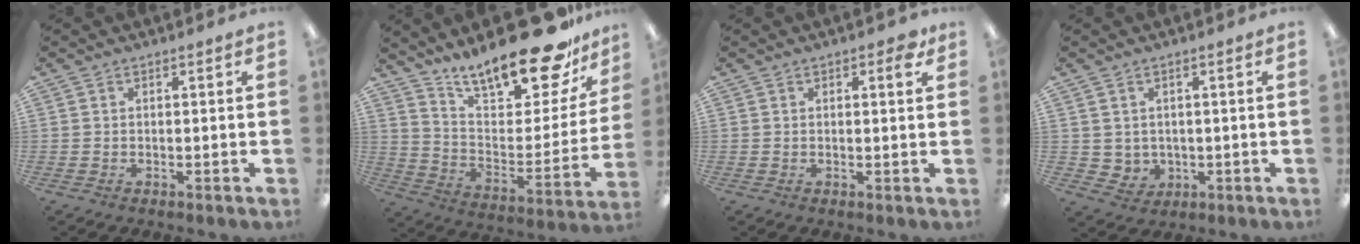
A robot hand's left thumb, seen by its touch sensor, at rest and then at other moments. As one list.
[{"total": 22.2, "force": [17.9, 6.7, 11.2], "torque": [-0.179, -0.125, 0.307]}, {"total": 1.9, "force": [1.1, 0.7, 1.4], "torque": [-0.013, -0.003, 0.014]}, {"total": 3.3, "force": [1.7, 2.8, 0.1], "torque": [-0.013, -0.006, 0.032]}]